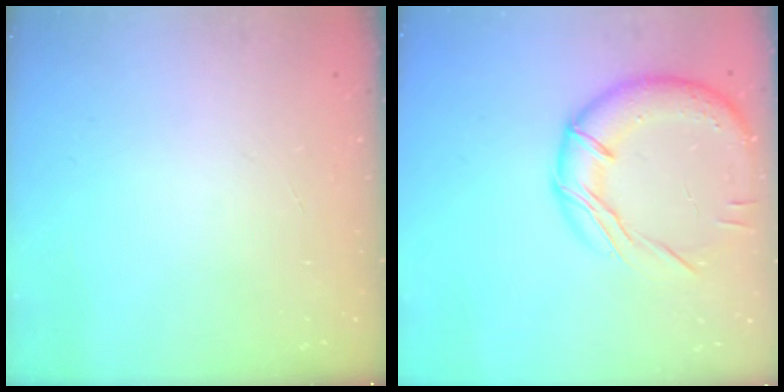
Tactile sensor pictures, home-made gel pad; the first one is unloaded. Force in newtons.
{"total": 17.0, "press": 16.9, "slide": 1.0}